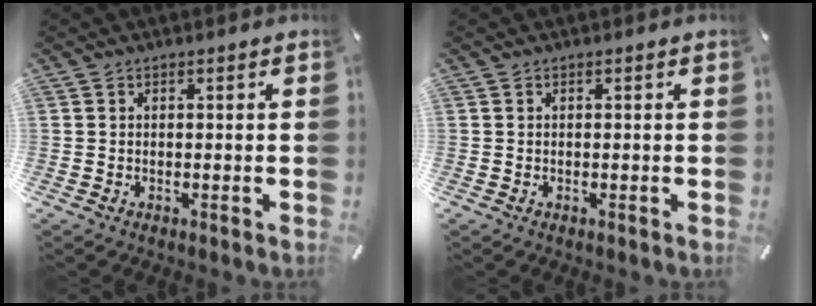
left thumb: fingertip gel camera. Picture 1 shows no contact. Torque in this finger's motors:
{"motor_torque": [0.00, 0.00, -0.02, 0.03, 0.00]}